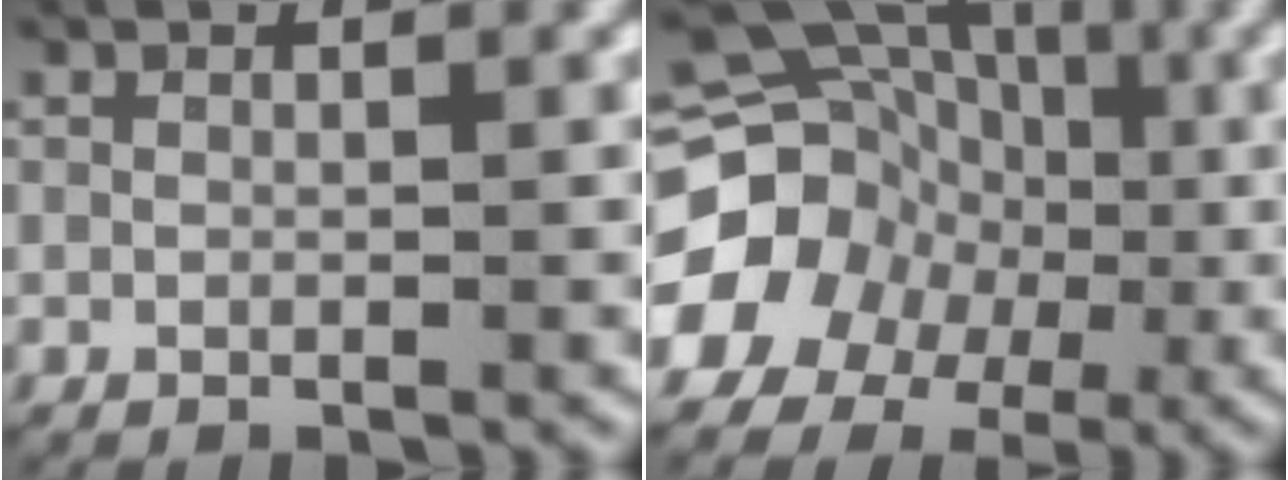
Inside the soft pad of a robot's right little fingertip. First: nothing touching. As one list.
[{"total": 14.5, "force": [-0.8, 12.9, 6.6], "torque": [-0.155, -0.038, -0.016]}]